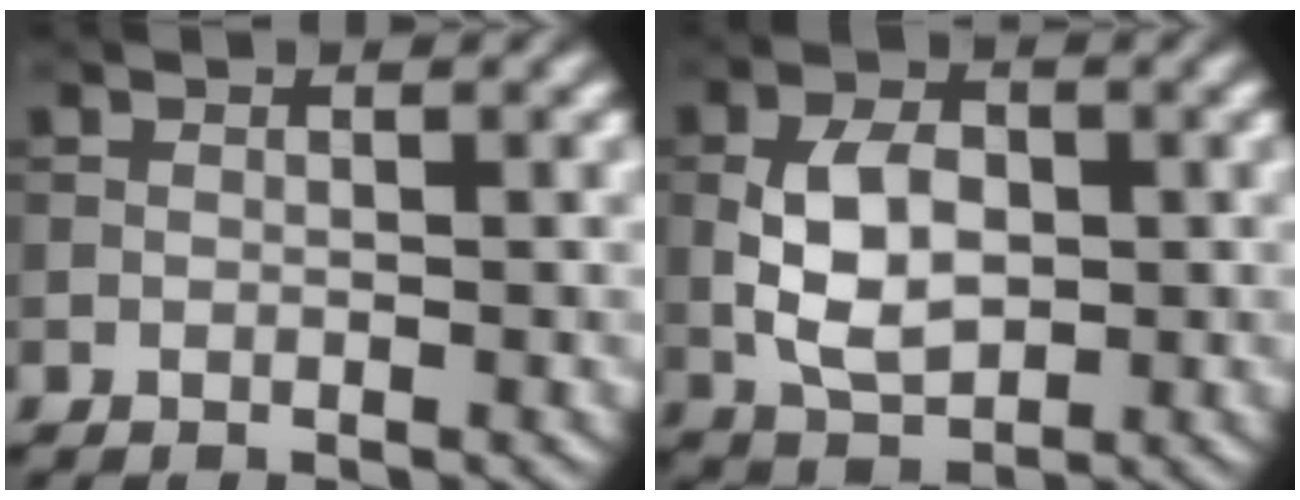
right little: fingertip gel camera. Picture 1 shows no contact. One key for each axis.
{"total": 5.5, "fx": -0.4, "fy": 3.5, "fz": 4.3, "tx": -0.087, "ty": 0.000, "tz": -0.008}